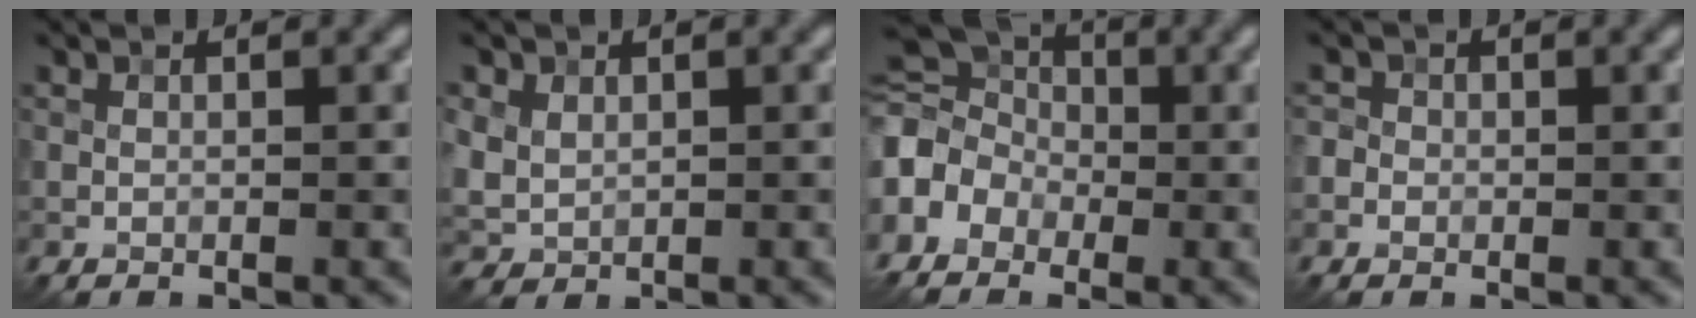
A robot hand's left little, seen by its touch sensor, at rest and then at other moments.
{"total": 2.6, "force": [0.9, 2.1, 1.3], "torque": [-0.031, -0.002, 0.020]}
{"total": 8.5, "force": [-1.4, 7.0, 4.7], "torque": [-0.101, 0.014, -0.056]}
{"total": 1.5, "force": [0.0, 1.4, 0.5], "torque": [0.004, 0.006, -0.010]}